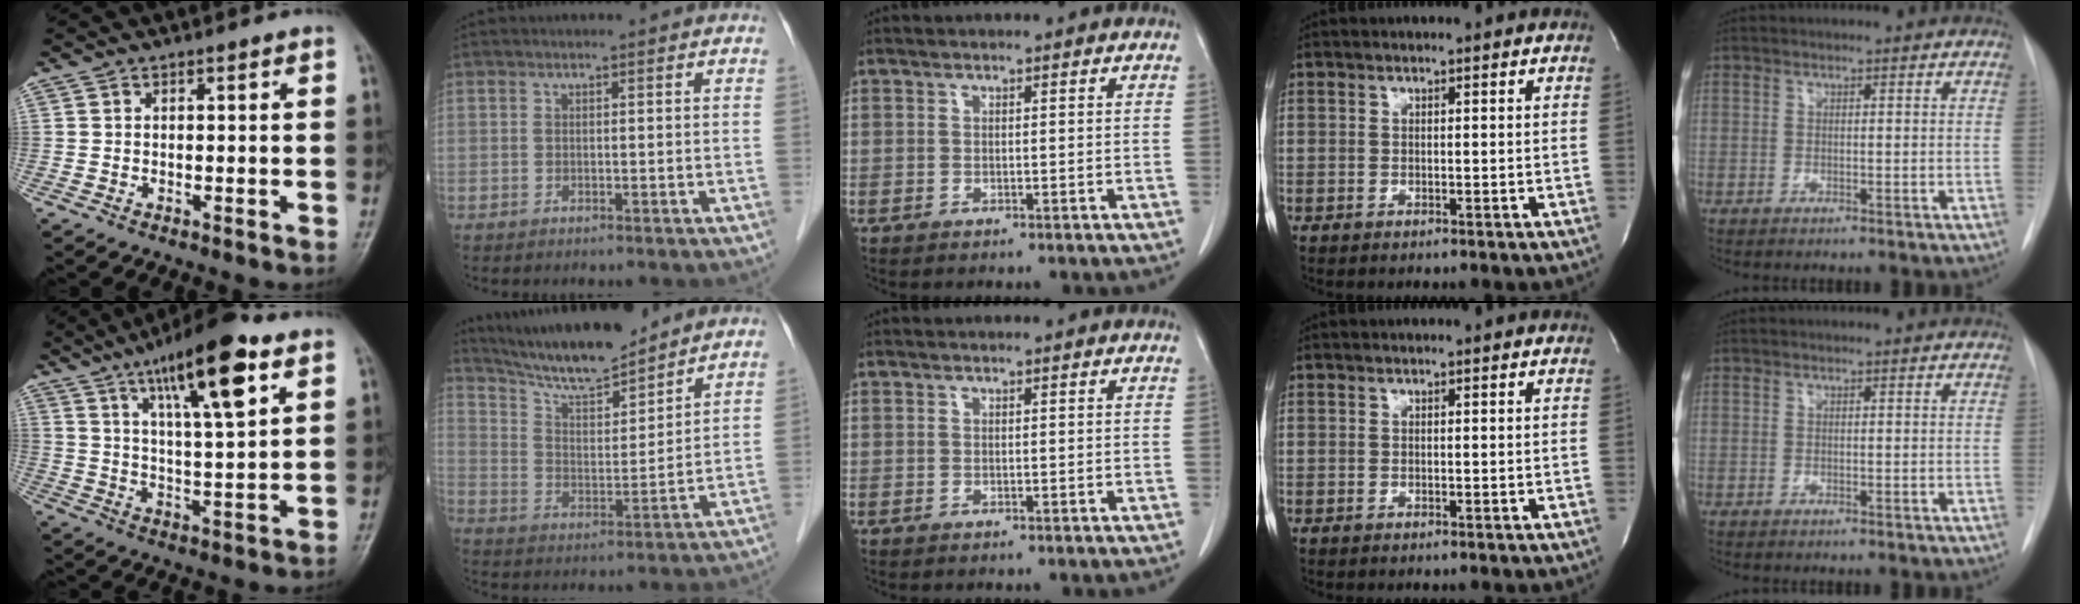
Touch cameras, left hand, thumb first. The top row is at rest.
{"thumb": {"total": 16.5, "force": [8.5, 3.9, 13.6], "torque": [-0.205, -0.026, 0.139]}, "index": {"total": 13.1, "force": [12.0, 1.4, 5.2], "torque": [-0.094, 0.004, 0.212]}}